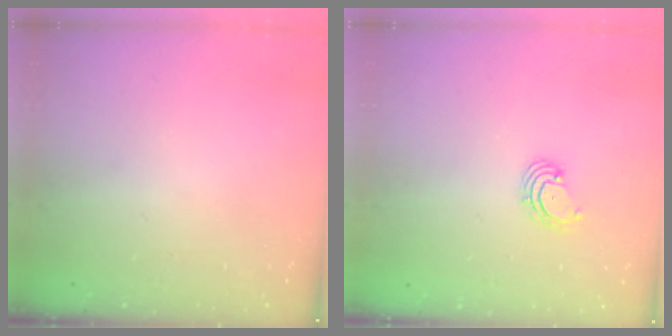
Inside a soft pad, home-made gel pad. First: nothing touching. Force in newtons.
{"total": 2.0, "press": 1.9, "slide": 0.6}